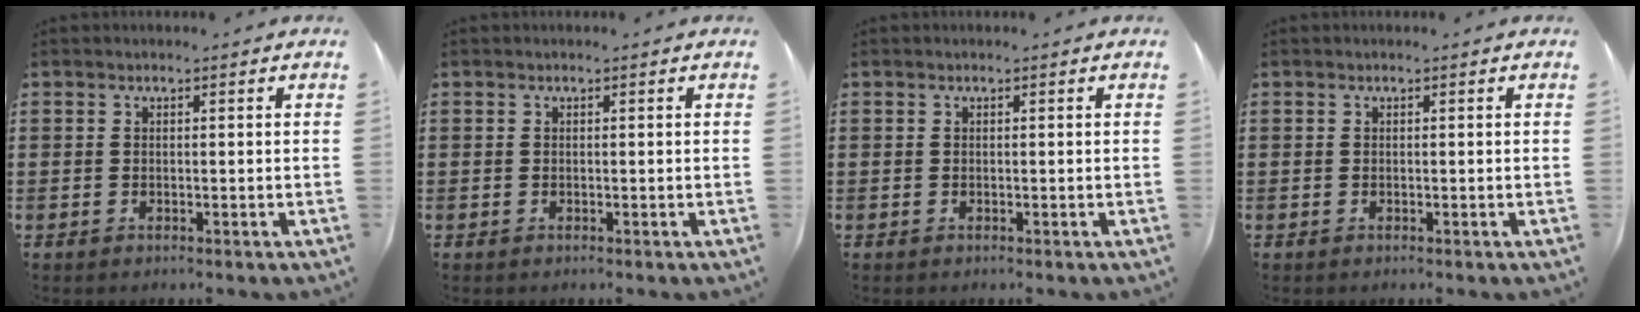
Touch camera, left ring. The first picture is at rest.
{"total": 0.0}
{"total": 0.0}
{"total": 0.0}